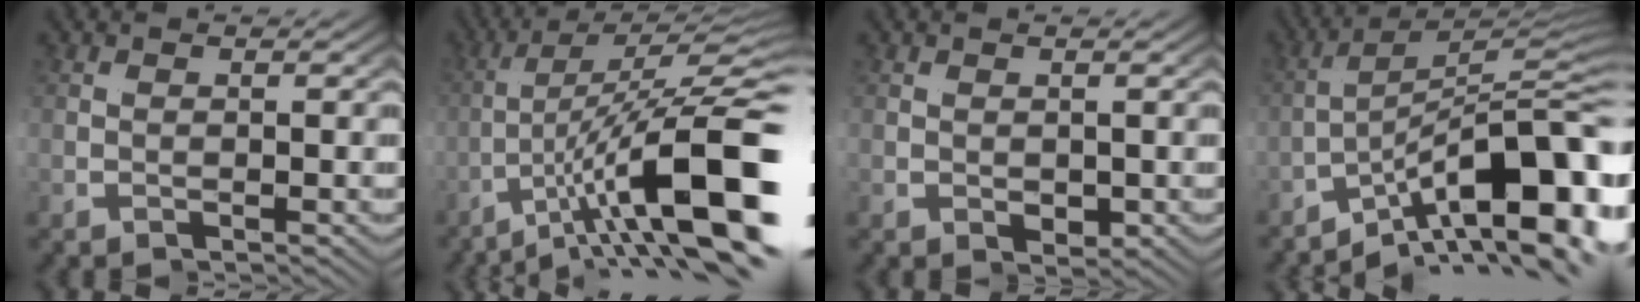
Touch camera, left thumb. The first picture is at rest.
{"total": 9.9, "force": [-2.7, 0.8, 9.5], "torque": [-0.126, 0.026, -0.060]}
{"total": 1.6, "force": [0.5, 0.7, 1.4], "torque": [-0.022, 0.002, 0.010]}
{"total": 10.6, "force": [-3.0, 3.0, 9.8], "torque": [-0.125, 0.017, -0.054]}